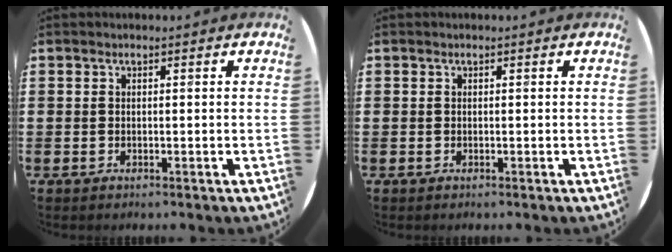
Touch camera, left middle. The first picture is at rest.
{"total": 0.0}